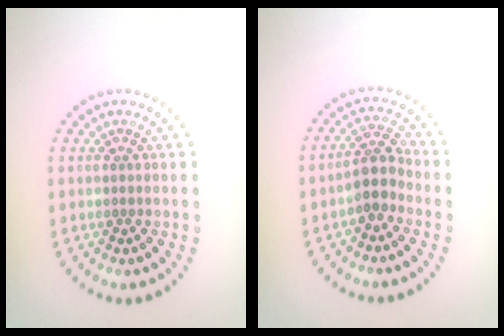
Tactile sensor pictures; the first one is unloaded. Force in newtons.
{"total": 2.7, "press": 2.3, "slide": 1.4}